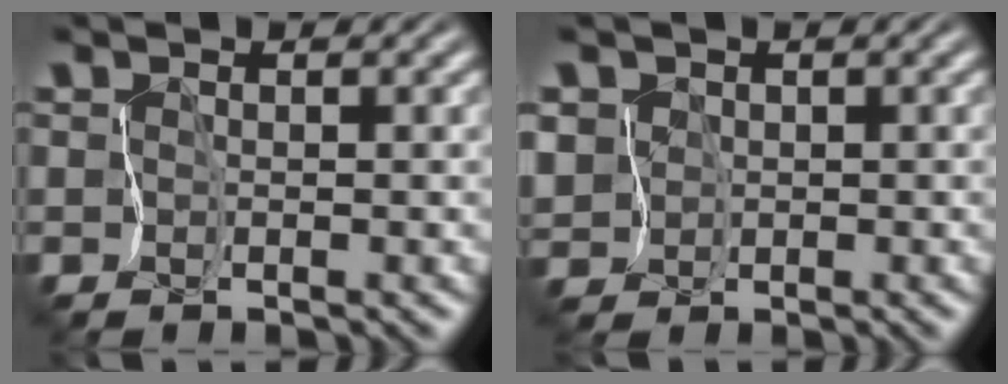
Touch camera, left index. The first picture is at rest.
{"total": 4.4, "force": [1.2, 4.0, 1.4], "torque": [-0.046, 0.023, 0.004]}